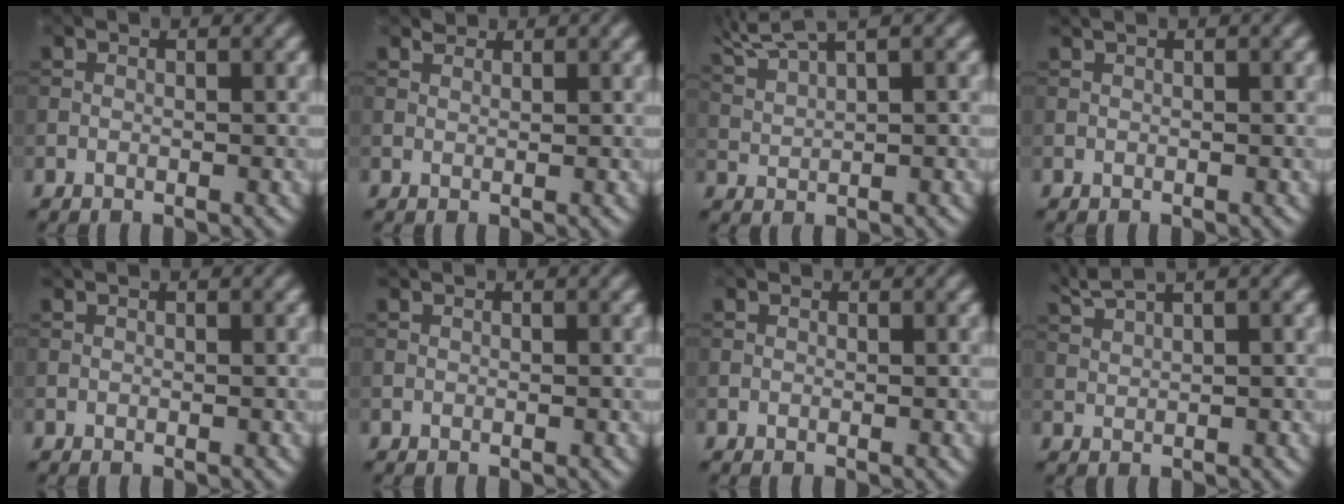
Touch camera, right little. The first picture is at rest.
{"total": 0.9, "force": [0.9, 0.2, 0.2], "torque": [-0.008, 0.000, 0.016]}
{"total": 5.5, "force": [4.3, 0.9, 3.2], "torque": [-0.079, 0.020, 0.077]}
{"total": 0.7, "force": [0.5, 0.1, 0.4], "torque": [-0.009, 0.003, 0.004]}
{"total": 0.0}
{"total": 0.0}
{"total": 0.0}
{"total": 2.9, "force": [2.3, 0.5, 1.7], "torque": [-0.032, 0.010, 0.050]}